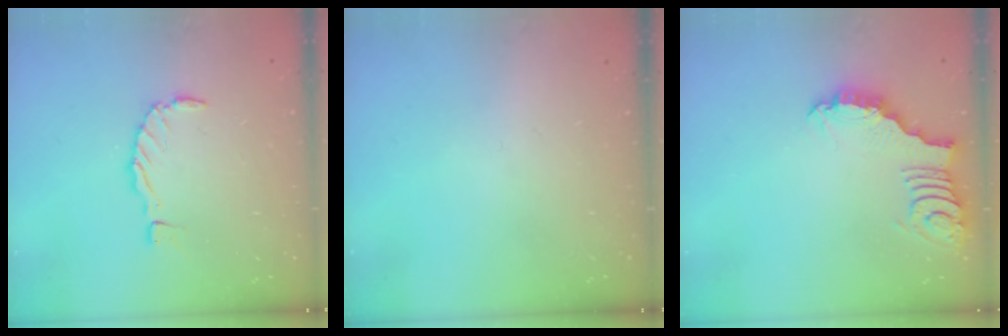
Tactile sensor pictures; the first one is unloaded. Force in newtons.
{"total": 0.0}
{"total": 2.3, "press": 2.3, "slide": 0.4}